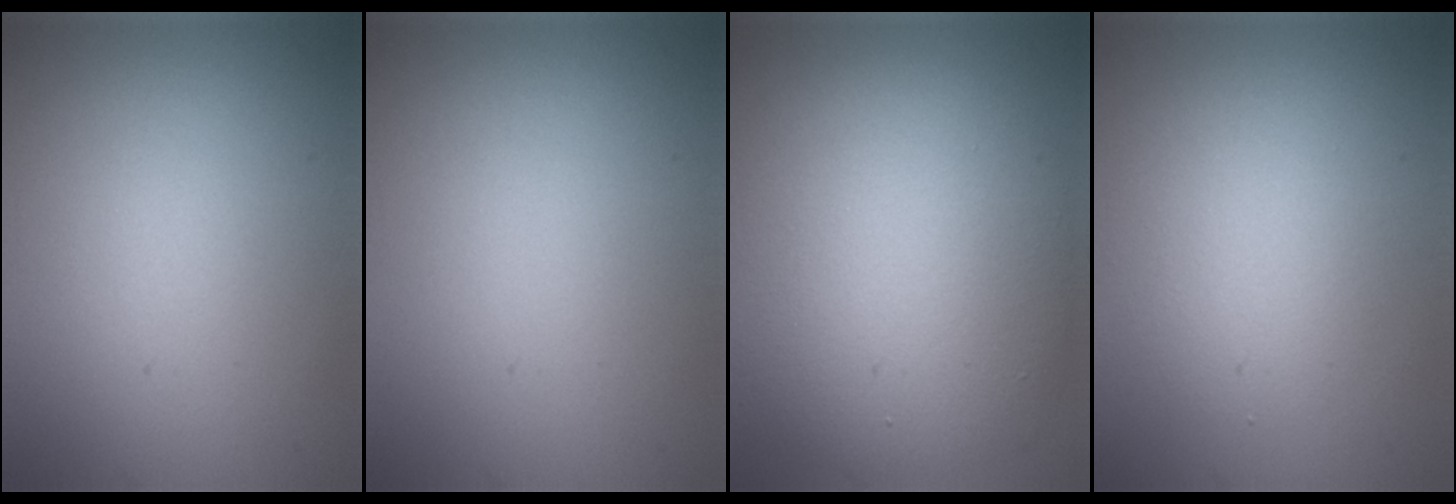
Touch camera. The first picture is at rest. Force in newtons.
{"total": 0.0}
{"total": 10.7, "press": 10.7, "slide": 1.1}
{"total": 3.0, "press": 3.0, "slide": 0.2}